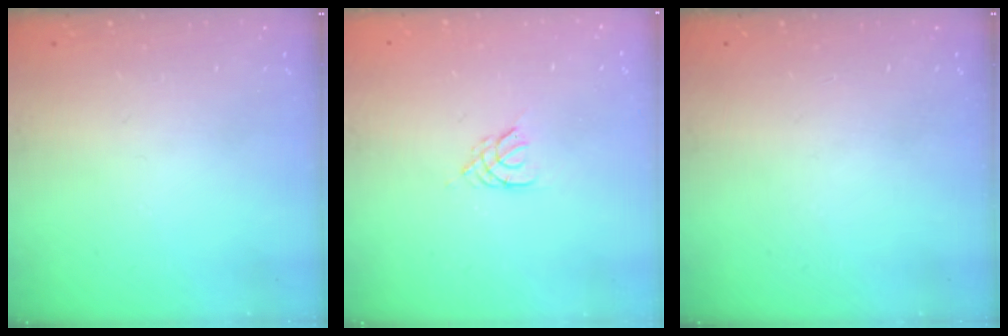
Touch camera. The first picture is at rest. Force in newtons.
{"total": 2.6, "press": 2.5, "slide": 0.5}
{"total": 0.0}